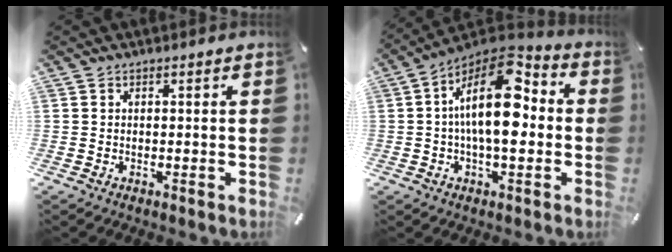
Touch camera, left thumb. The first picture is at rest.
{"total": 17.8, "force": [1.3, 8.5, 15.6], "torque": [-0.280, -0.018, 0.016]}